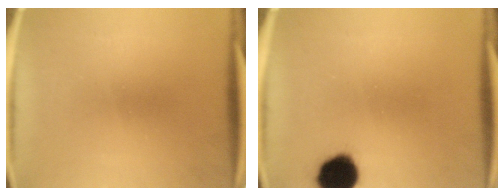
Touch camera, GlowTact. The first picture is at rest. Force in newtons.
{"total": 10.6}